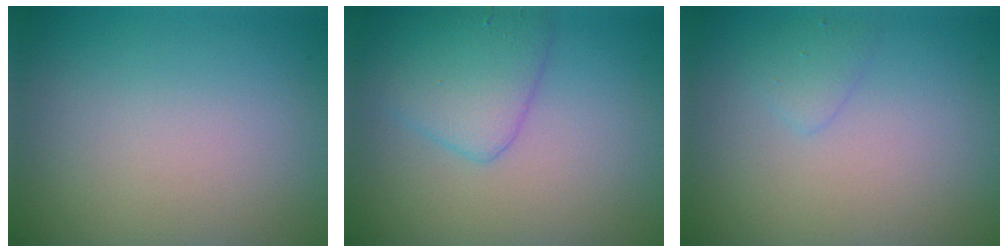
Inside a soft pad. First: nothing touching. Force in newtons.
{"total": 3.6, "press": 3.5, "slide": 0.3}
{"total": 1.2, "press": 1.2, "slide": 0.0}